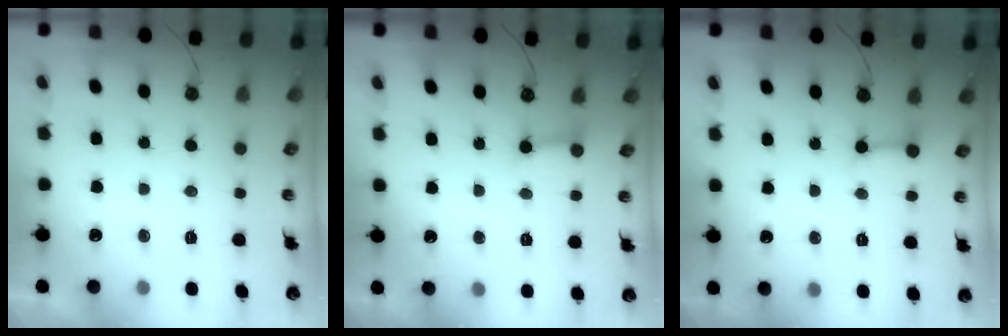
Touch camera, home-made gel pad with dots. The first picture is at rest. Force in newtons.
{"total": 2.7, "press": 2.7, "slide": 0.2}
{"total": 2.8, "press": 2.8, "slide": 0.2}